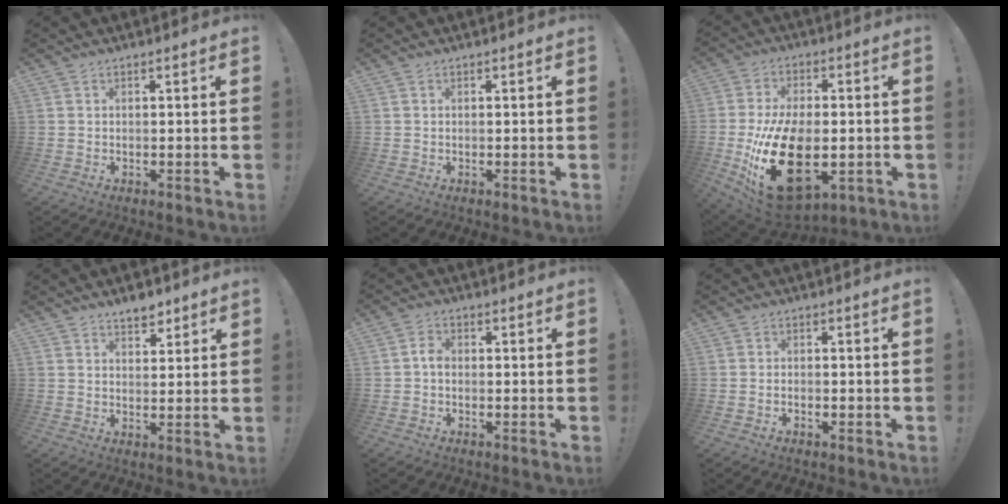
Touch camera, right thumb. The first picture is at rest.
{"total": 0.0}
{"total": 24.9, "force": [-4.6, 14.4, 19.7], "torque": [-0.371, 0.010, -0.060]}
{"total": 4.7, "force": [3.9, 2.0, 1.8], "torque": [-0.004, -0.027, 0.066]}
{"total": 2.9, "force": [-0.7, 1.9, 2.0], "torque": [-0.041, 0.013, -0.013]}
{"total": 1.1, "force": [-0.9, 0.4, 0.5], "torque": [-0.011, 0.000, -0.014]}